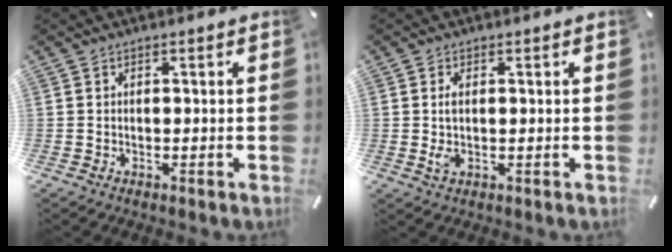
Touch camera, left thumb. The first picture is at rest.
{"total": 3.2, "force": [0.2, 1.5, 2.8], "torque": [-0.061, -0.006, -0.004]}